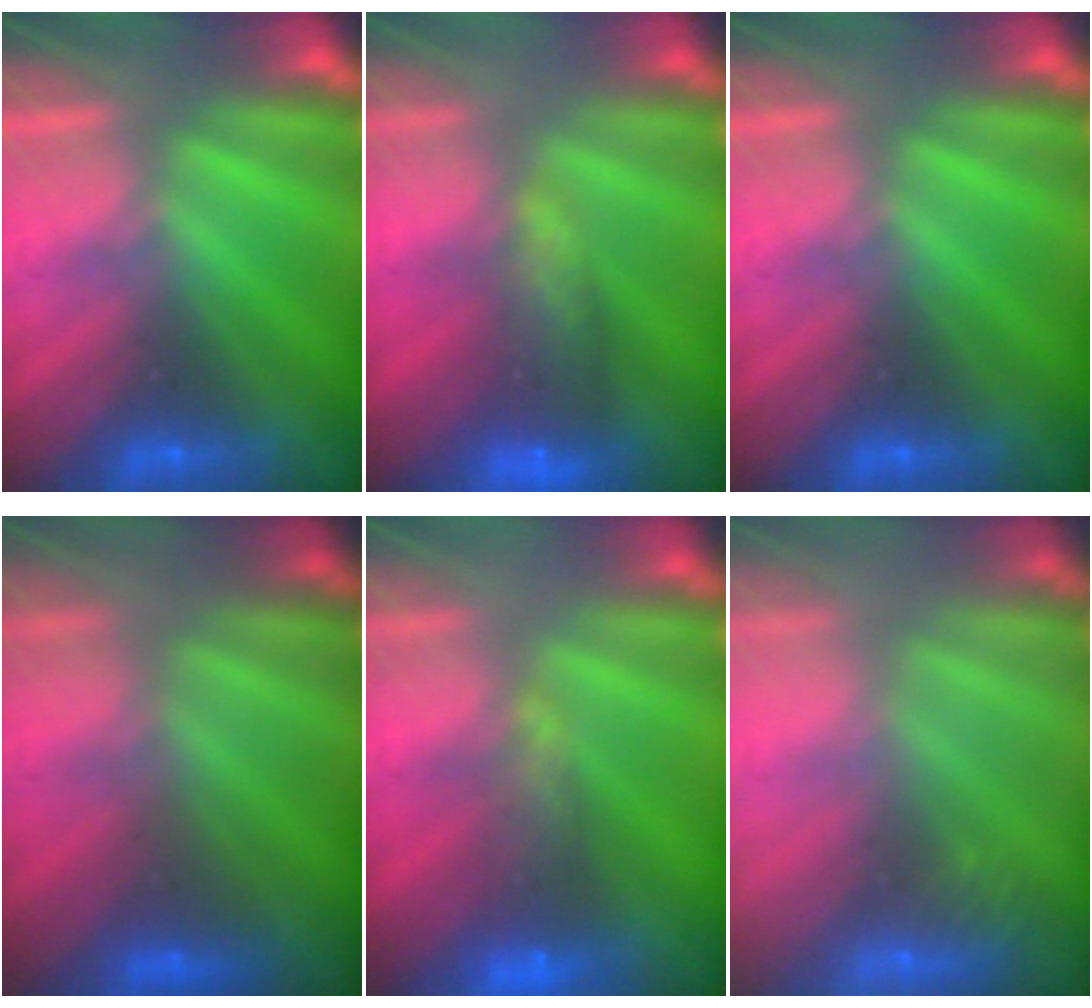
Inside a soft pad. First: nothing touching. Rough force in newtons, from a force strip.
{"total": 8.3}
{"total": 0.0}
{"total": 2.5}
{"total": 8.8}
{"total": 2.3}